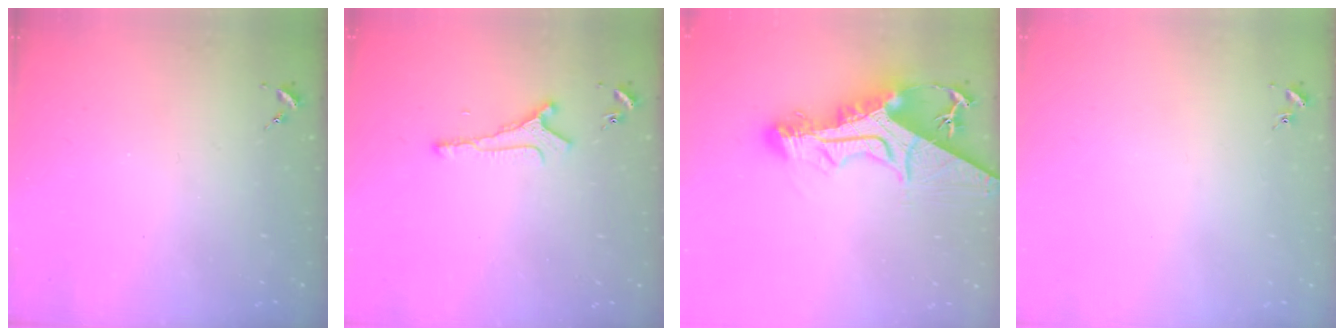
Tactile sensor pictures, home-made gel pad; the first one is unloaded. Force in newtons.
{"total": 4.9, "press": 4.8, "slide": 0.8}
{"total": 19.2, "press": 19.1, "slide": 1.9}
{"total": 0.9, "press": 0.9, "slide": 0.2}